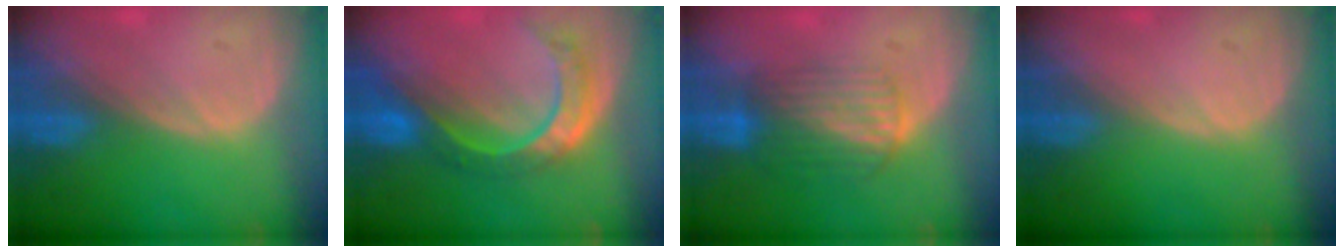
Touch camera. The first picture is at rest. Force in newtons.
{"total": 8.8, "press": 7.3, "slide": 4.9}
{"total": 6.7, "press": 6.1, "slide": 2.8}
{"total": 0.0}